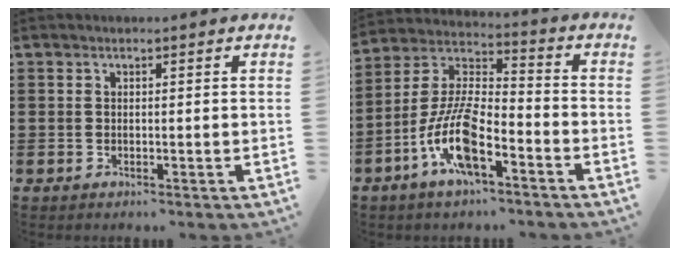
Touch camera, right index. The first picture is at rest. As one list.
[{"total": 11.7, "force": [-5.7, 3.8, 9.4], "torque": [-0.221, -0.007, -0.113]}]